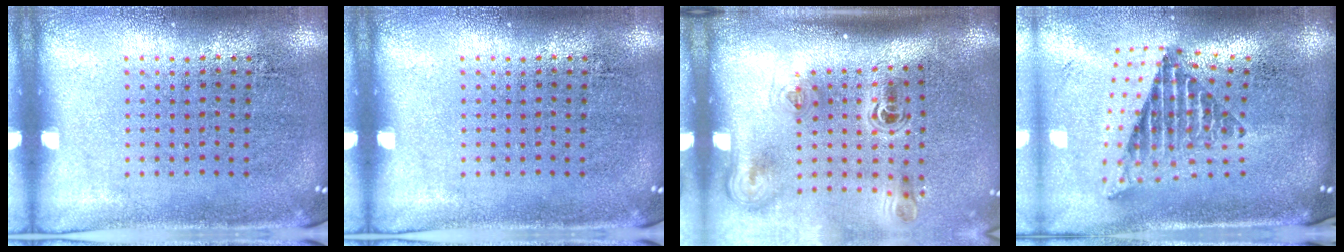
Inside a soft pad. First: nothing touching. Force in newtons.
{"total": 0.0}
{"total": 2.3, "press": 1.5, "slide": 1.8}
{"total": 2.4, "press": 1.6, "slide": 1.9}